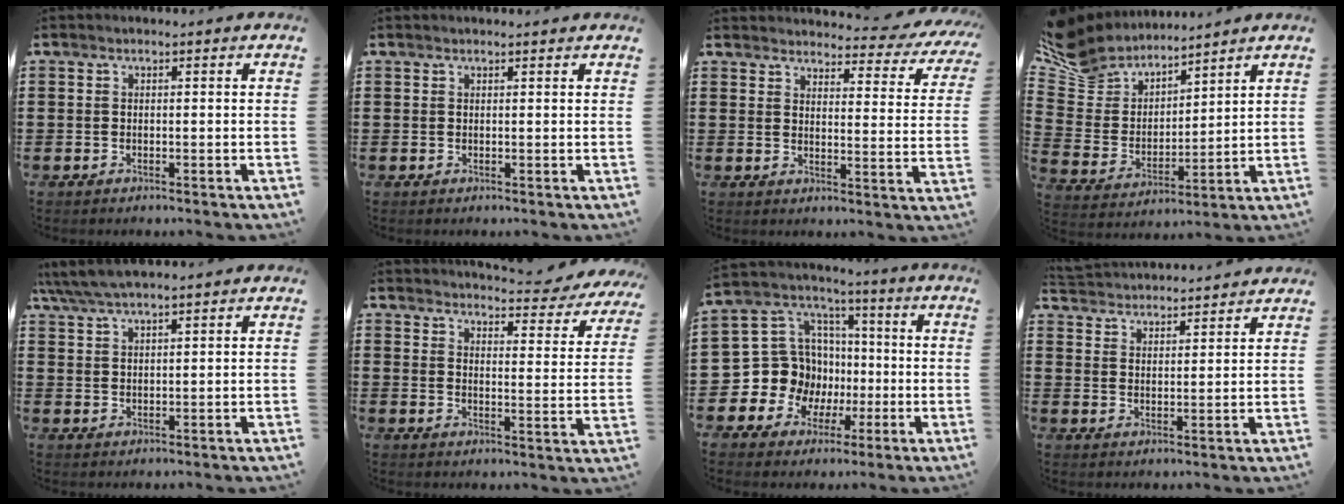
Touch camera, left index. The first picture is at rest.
{"total": 0.8, "force": [0.7, -0.1, 0.3], "torque": [-0.007, -0.003, 0.014]}
{"total": 4.0, "force": [3.8, 0.7, 1.2], "torque": [-0.029, -0.030, 0.059]}
{"total": 7.9, "force": [7.3, 3.2, -0.1], "torque": [-0.052, -0.055, 0.136]}
{"total": 3.8, "force": [3.4, 0.4, 1.8], "torque": [-0.044, -0.004, 0.062]}
{"total": 4.2, "force": [4.1, -0.1, 0.9], "torque": [-0.025, -0.041, 0.064]}
{"total": 11.5, "force": [-1.0, 11.2, 2.8], "torque": [-0.110, -0.013, -0.008]}
{"total": 3.9, "force": [3.9, 0.0, -0.1], "torque": [-0.014, -0.022, 0.069]}